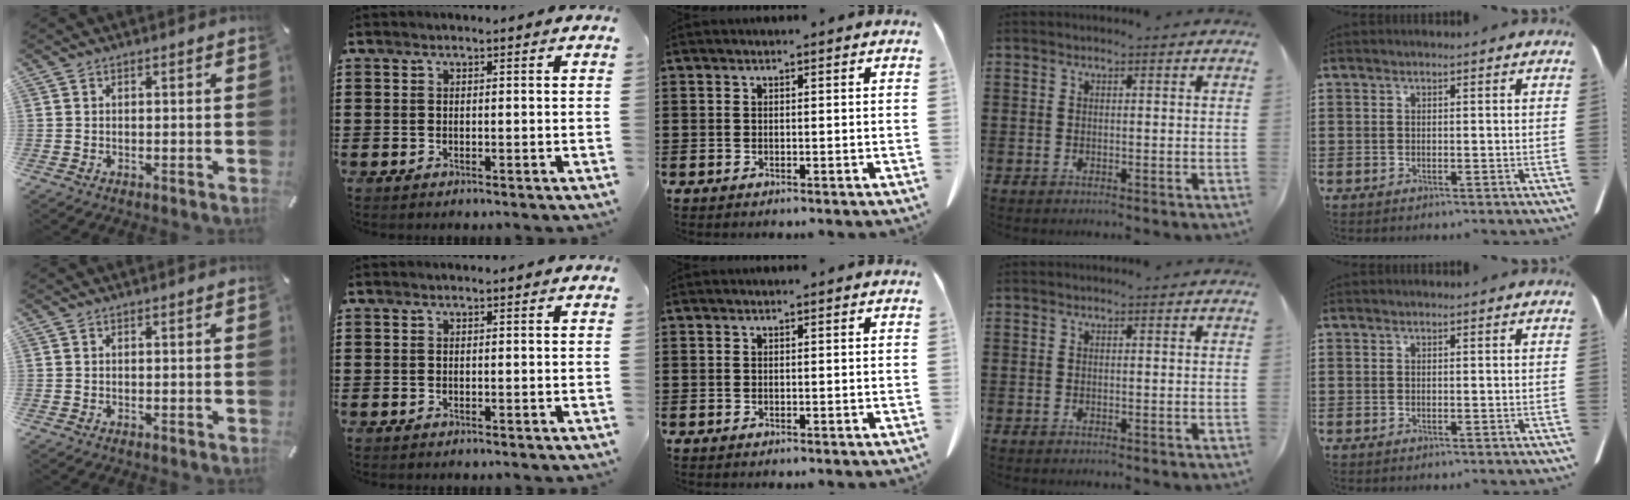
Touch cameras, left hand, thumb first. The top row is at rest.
{}